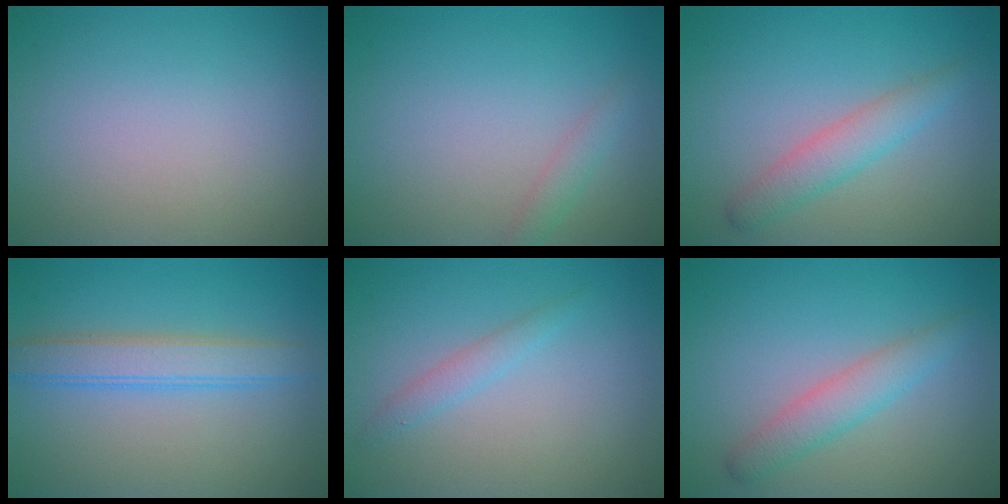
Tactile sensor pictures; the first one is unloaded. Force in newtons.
{"total": 1.3, "press": 1.3, "slide": 0.0}
{"total": 2.7, "press": 2.7, "slide": 0.0}
{"total": 3.5, "press": 3.5, "slide": 0.1}
{"total": 1.4, "press": 1.4, "slide": 0.1}
{"total": 2.7, "press": 2.7, "slide": 0.0}